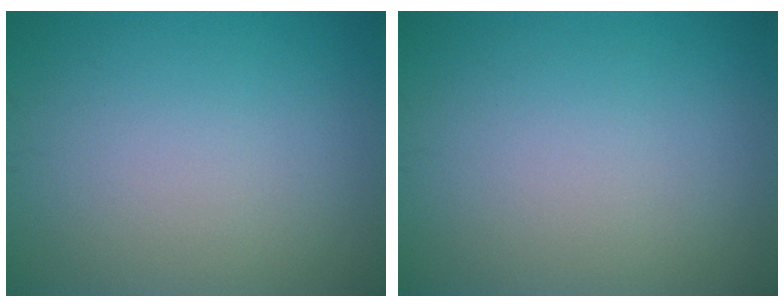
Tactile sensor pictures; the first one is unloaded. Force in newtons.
{"total": 0.0}